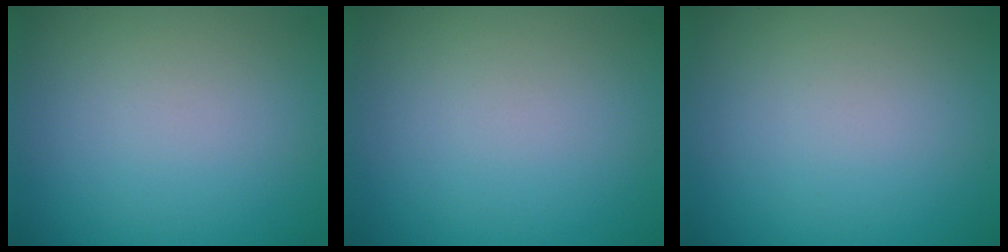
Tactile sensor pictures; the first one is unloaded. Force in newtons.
{"total": 0.0}
{"total": 0.0}